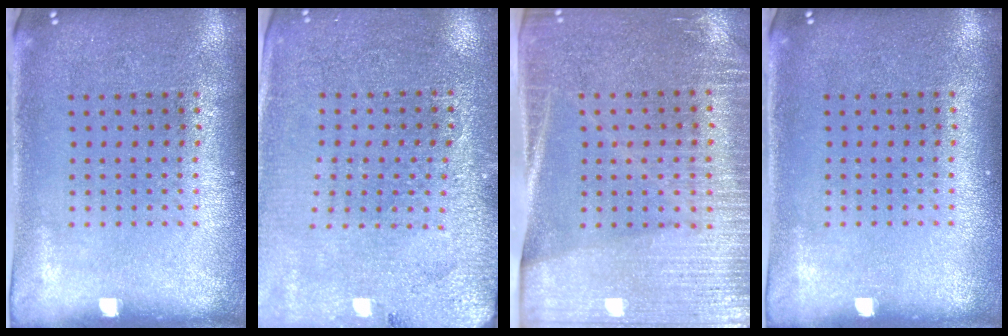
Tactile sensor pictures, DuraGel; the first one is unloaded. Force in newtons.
{"total": 2.7, "press": 2.7, "slide": 0.3}
{"total": 3.1, "press": 2.9, "slide": 1.1}
{"total": 0.0}